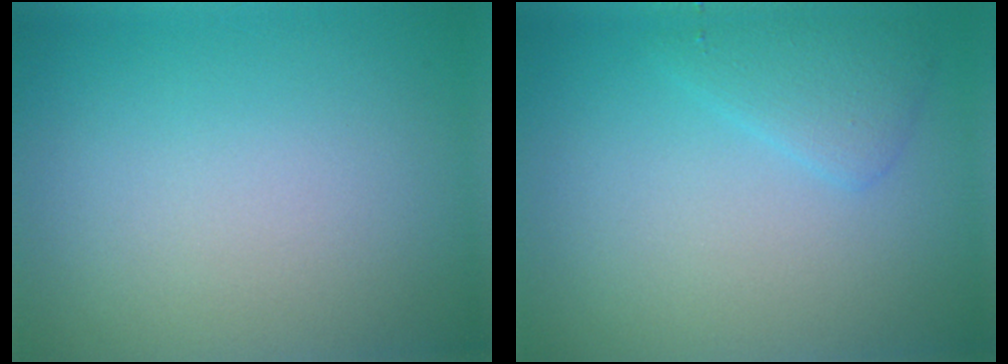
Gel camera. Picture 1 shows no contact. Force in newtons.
{"total": 2.1, "press": 2.1, "slide": 0.0}